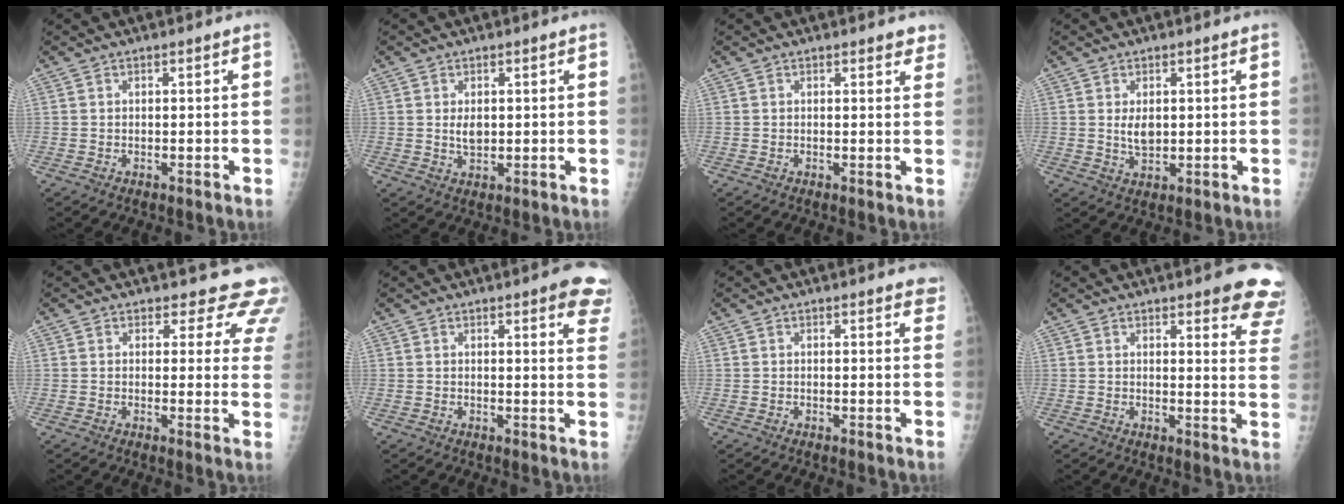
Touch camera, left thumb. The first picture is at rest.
{"total": 2.8, "force": [0.5, 1.8, 2.1], "torque": [-0.029, -0.007, 0.013]}
{"total": 2.3, "force": [1.8, 1.0, 1.1], "torque": [0.010, -0.005, 0.014]}
{"total": 3.7, "force": [0.7, 2.2, 2.8], "torque": [-0.041, -0.010, 0.018]}
{"total": 10.3, "force": [9.1, 4.4, 2.0], "torque": [0.031, -0.049, 0.070]}
{"total": 8.5, "force": [5.2, 2.3, 6.3], "torque": [-0.048, -0.017, 0.045]}
{"total": 2.9, "force": [2.4, 1.0, 1.2], "torque": [0.007, -0.006, 0.016]}
{"total": 10.9, "force": [8.5, 3.0, 6.1], "torque": [-0.030, -0.045, 0.076]}